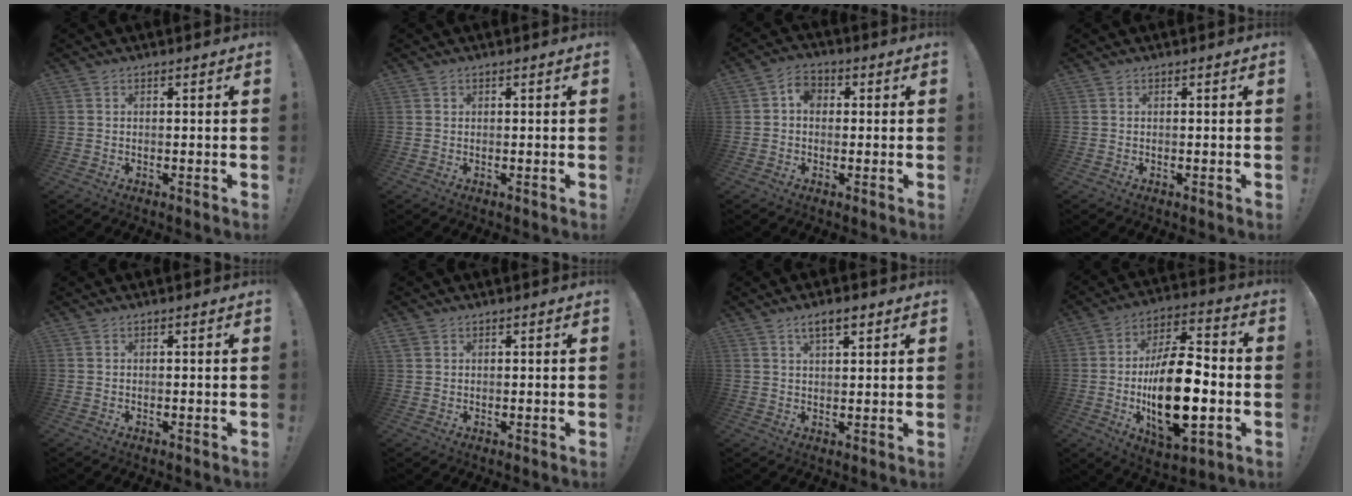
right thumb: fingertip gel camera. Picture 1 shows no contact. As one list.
[{"total": 0.5, "force": [0.3, 0.4, 0.0], "torque": [0.008, -0.002, 0.004]}, {"total": 4.9, "force": [0.3, 3.9, 2.9], "torque": [-0.042, 0.007, 0.005]}, {"total": 0.0}, {"total": 0.0}, {"total": 1.6, "force": [1.1, 1.1, 0.5], "torque": [-0.002, -0.004, 0.020]}, {"total": 5.2, "force": [3.2, 1.9, 3.7], "torque": [-0.057, -0.010, 0.054]}, {"total": 23.2, "force": [-3.9, 11.1, 20.0], "torque": [-0.344, 0.011, -0.059]}]